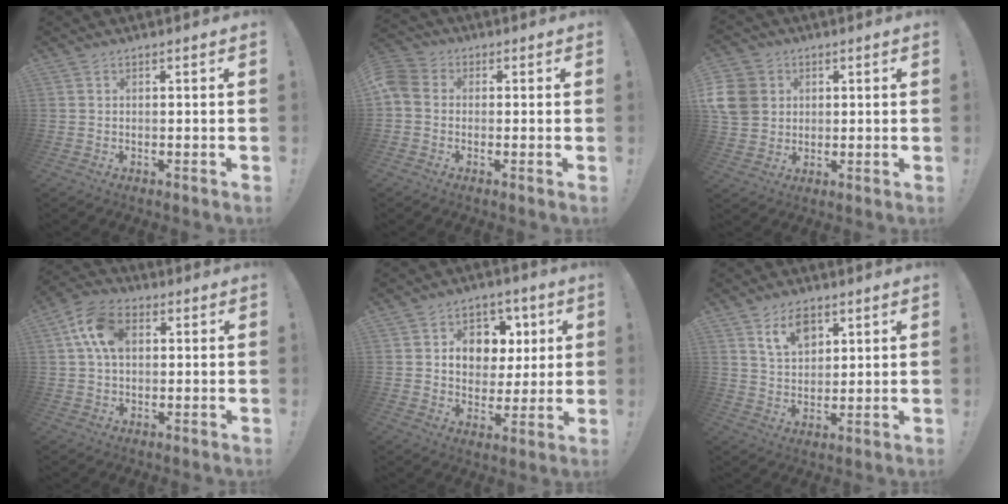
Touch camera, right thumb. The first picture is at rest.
{"total": 5.4, "force": [-0.4, 4.5, 3.1], "torque": [-0.073, 0.010, -0.005]}
{"total": 9.8, "force": [2.4, 8.5, 4.2], "torque": [-0.083, -0.002, 0.050]}
{"total": 11.4, "force": [2.7, 7.5, 8.1], "torque": [-0.143, 0.015, 0.056]}
{"total": 10.1, "force": [3.0, 8.8, 3.8], "torque": [-0.051, -0.010, 0.062]}
{"total": 8.9, "force": [5.2, 5.4, 4.9], "torque": [-0.082, -0.017, 0.097]}